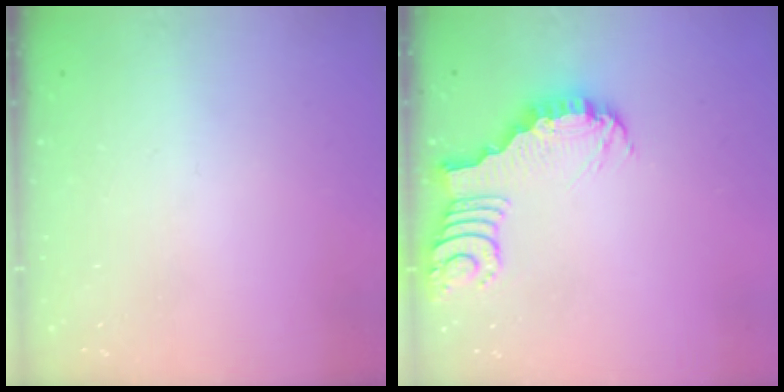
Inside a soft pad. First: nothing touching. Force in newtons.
{"total": 3.5, "press": 3.4, "slide": 0.4}